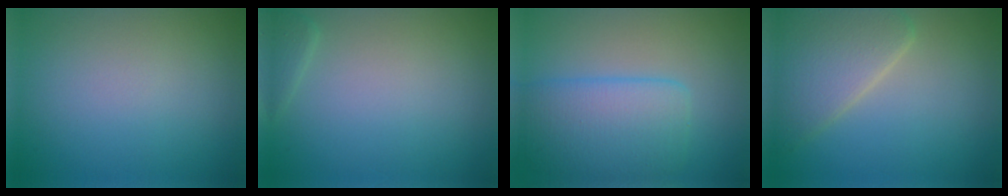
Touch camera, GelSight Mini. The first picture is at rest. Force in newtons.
{"total": 1.1, "press": 1.1, "slide": 0.1}
{"total": 5.7, "press": 5.7, "slide": 0.2}
{"total": 5.8, "press": 5.7, "slide": 0.3}